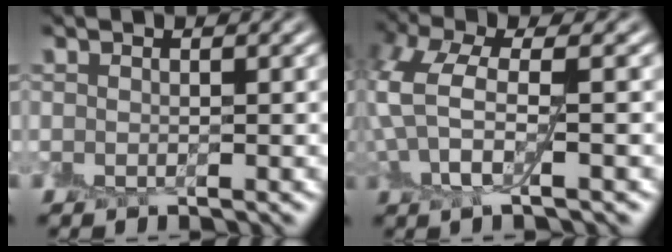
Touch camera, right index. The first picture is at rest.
{"total": 5.4, "force": [0.6, 2.2, 4.9], "torque": [-0.114, 0.009, 0.010]}